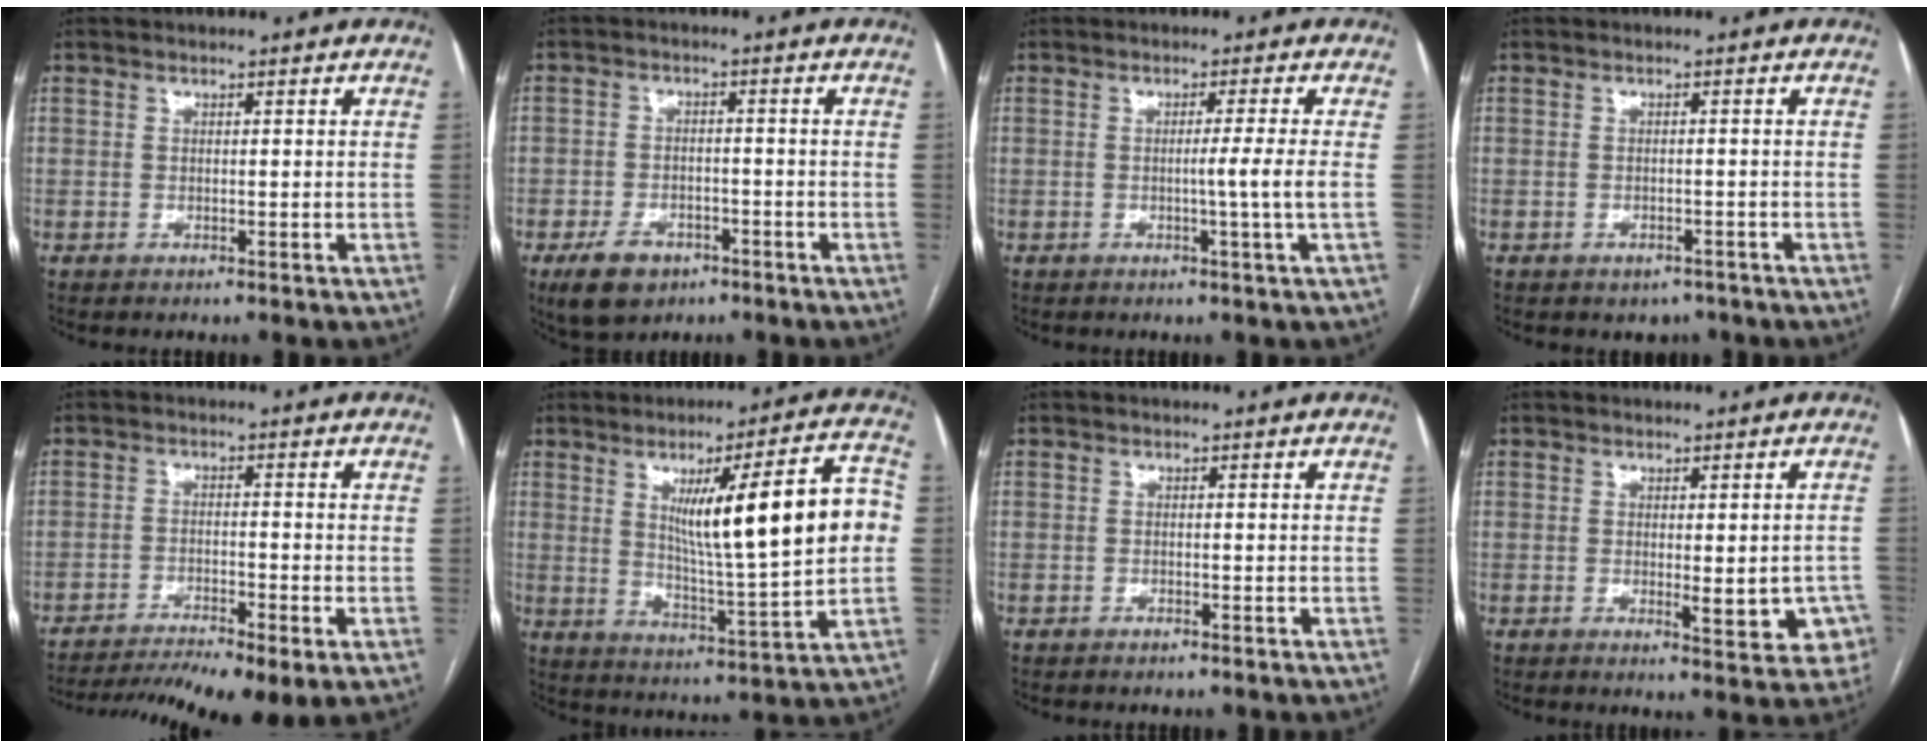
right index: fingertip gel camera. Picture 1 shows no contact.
{"total": 6.3, "force": [-3.7, 4.0, 3.1], "torque": [-0.060, 0.000, -0.055]}
{"total": 3.8, "force": [-0.6, -1.7, 3.3], "torque": [-0.051, -0.005, -0.009]}
{"total": 2.5, "force": [-1.9, 1.6, 0.6], "torque": [-0.007, 0.005, -0.018]}
{"total": 14.6, "force": [-11.4, 1.4, 9.1], "torque": [-0.143, -0.017, -0.175]}
{"total": 18.2, "force": [2.9, 1.2, 17.9], "torque": [-0.263, 0.010, 0.044]}
{"total": 0.6, "force": [-0.5, 0.2, 0.2], "torque": [-0.010, -0.001, -0.006]}
{"total": 6.7, "force": [-1.7, 2.4, 6.0], "torque": [-0.055, -0.005, -0.016]}